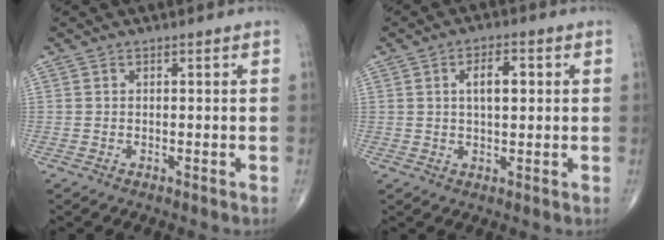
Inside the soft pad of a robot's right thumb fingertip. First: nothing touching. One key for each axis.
{"total": 5.4, "fx": 1.2, "fy": 2.5, "fz": 4.7, "tx": -0.071, "ty": 0.002, "tz": 0.019}